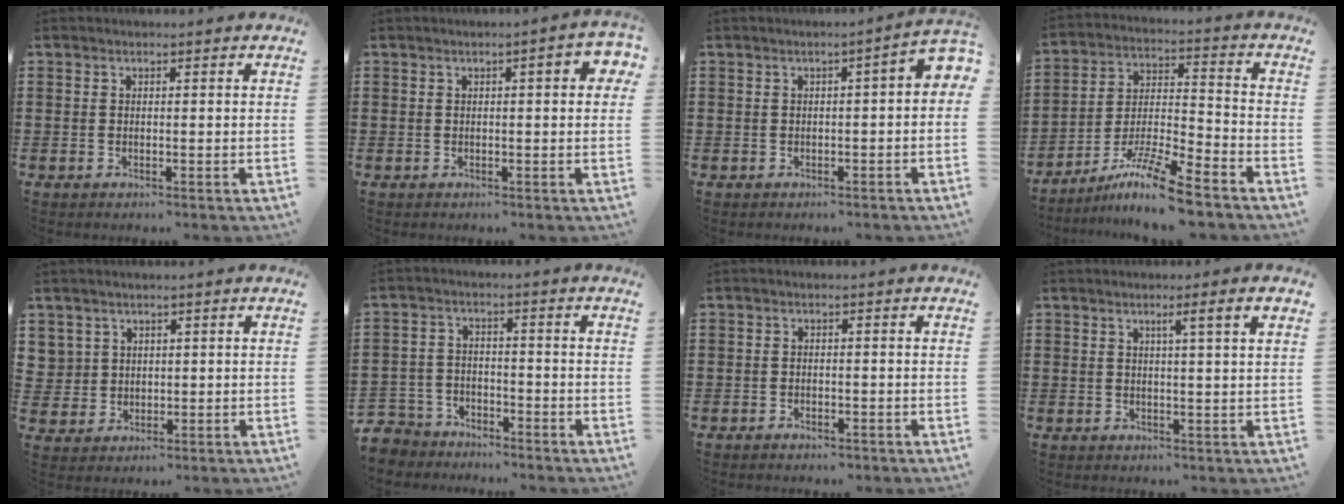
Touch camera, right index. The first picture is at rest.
{"total": 3.4, "force": [0.5, 0.7, 3.3], "torque": [-0.044, 0.000, 0.003]}
{"total": 2.3, "force": [-0.4, 0.7, 2.2], "torque": [-0.040, 0.002, -0.010]}
{"total": 10.7, "force": [-8.8, 0.4, 6.1], "torque": [-0.113, 0.009, -0.172]}
{"total": 2.9, "force": [1.6, 2.4, 0.1], "torque": [-0.014, 0.010, 0.031]}
{"total": 4.1, "force": [-3.9, 1.4, -0.2], "torque": [-0.023, -0.007, -0.088]}
{"total": 1.1, "force": [-1.1, 0.2, 0.1], "torque": [-0.006, 0.000, -0.023]}
{"total": 3.1, "force": [1.2, -0.4, 2.8], "torque": [-0.055, -0.005, 0.018]}